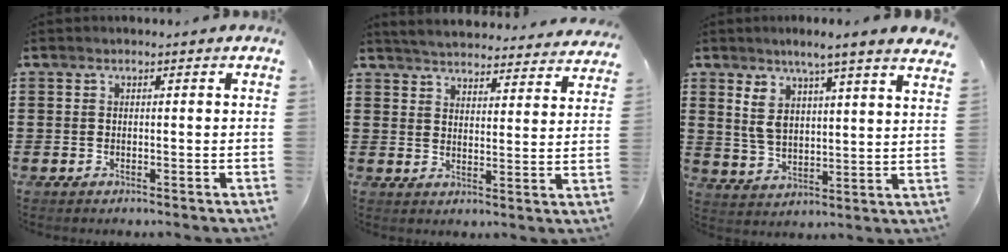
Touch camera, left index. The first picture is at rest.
{"total": 4.5, "force": [4.5, -0.2, 0.3], "torque": [-0.027, -0.029, 0.078]}
{"total": 6.4, "force": [4.3, 1.1, 4.6], "torque": [-0.104, -0.017, 0.072]}